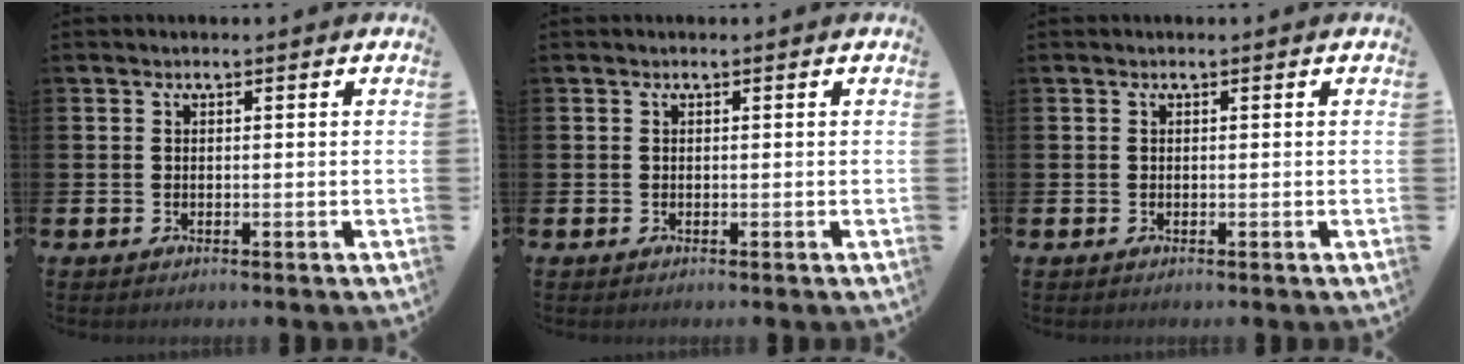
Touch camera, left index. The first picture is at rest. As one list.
[{"total": 0.0}, {"total": 0.0}]